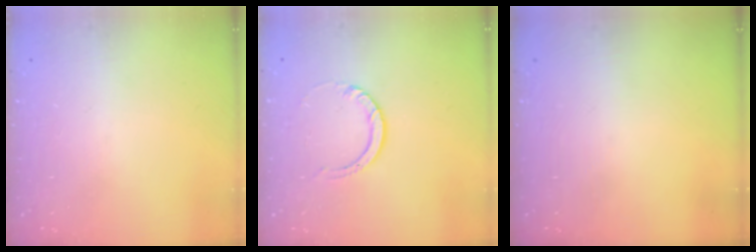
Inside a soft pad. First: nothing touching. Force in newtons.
{"total": 3.0, "press": 3.0, "slide": 0.3}
{"total": 0.0}